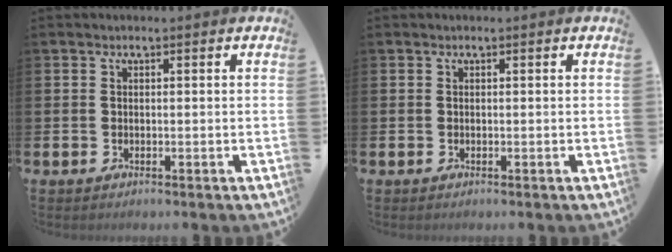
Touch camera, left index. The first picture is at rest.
{"total": 0.0}